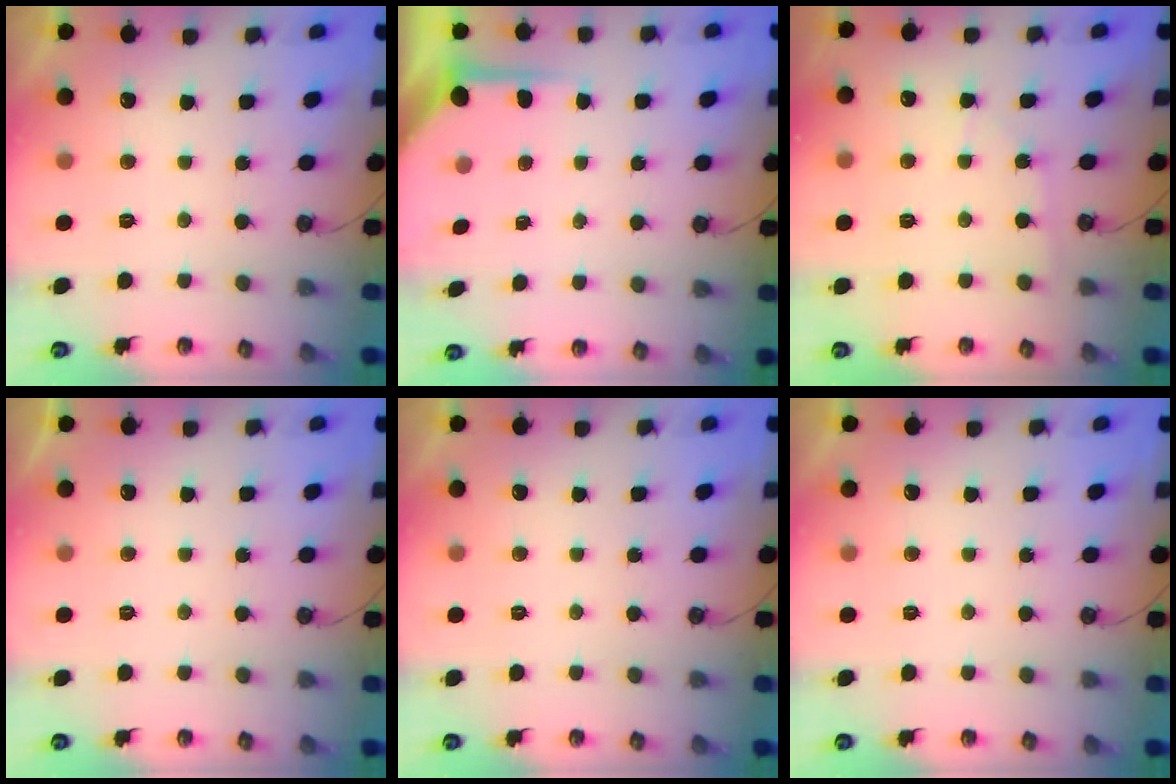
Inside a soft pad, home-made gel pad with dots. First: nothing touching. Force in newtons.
{"total": 4.5, "press": 4.5, "slide": 0.2}
{"total": 3.9, "press": 3.9, "slide": 0.5}
{"total": 0.0}
{"total": 0.0}
{"total": 0.0}